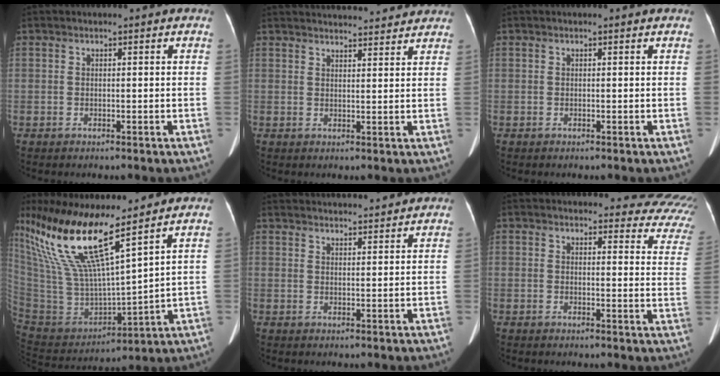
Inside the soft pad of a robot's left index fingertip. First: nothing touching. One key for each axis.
{"total": 14.3, "fx": 13.8, "fy": 2.0, "fz": 3.4, "tx": -0.042, "ty": 0.035, "tz": 0.174}
{"total": 0.0}
{"total": 18.6, "fx": 12.9, "fy": 1.5, "fz": 13.3, "tx": -0.281, "ty": 0.000, "tz": 0.251}
{"total": 12.6, "fx": 12.1, "fy": 1.3, "fz": 3.1, "tx": -0.045, "ty": 0.036, "tz": 0.165}
{"total": 17.2, "fx": 16.2, "fy": 4.5, "fz": 3.7, "tx": 0.003, "ty": -0.061, "tz": 0.141}